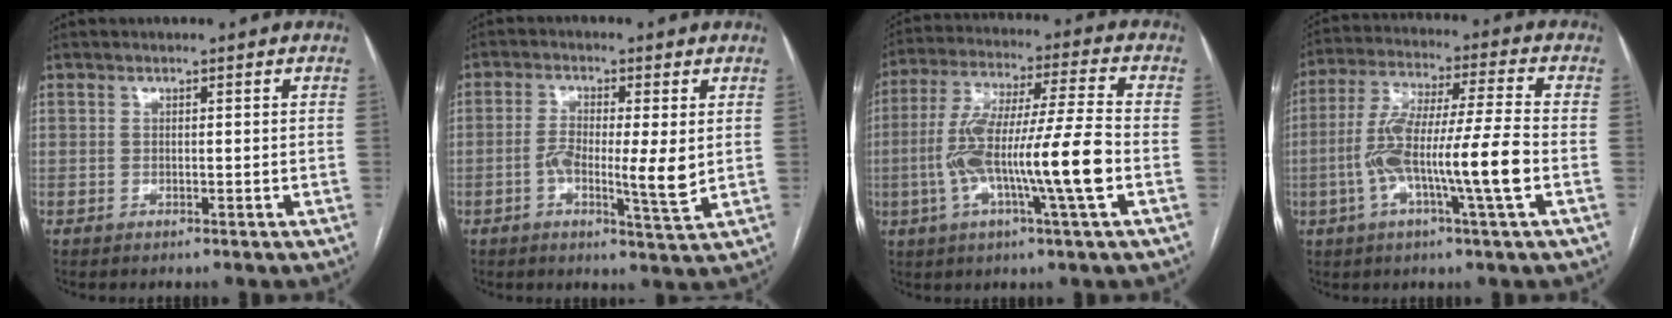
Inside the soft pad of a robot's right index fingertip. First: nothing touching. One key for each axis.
{"total": 7.2, "fx": -0.6, "fy": 1.2, "fz": 7.1, "tx": -0.124, "ty": -0.006, "tz": -0.013}
{"total": 15.8, "fx": -3.5, "fy": 0.1, "fz": 15.4, "tx": -0.291, "ty": 0.004, "tz": -0.068}
{"total": 14.5, "fx": -3.5, "fy": 0.1, "fz": 14.1, "tx": -0.273, "ty": 0.007, "tz": -0.068}